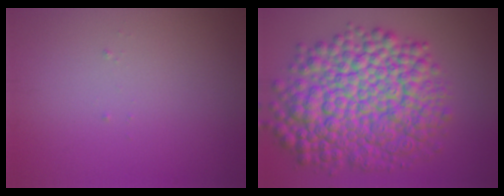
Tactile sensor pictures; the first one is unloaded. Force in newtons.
{"total": 12.2, "press": 12.2, "slide": 0.3}